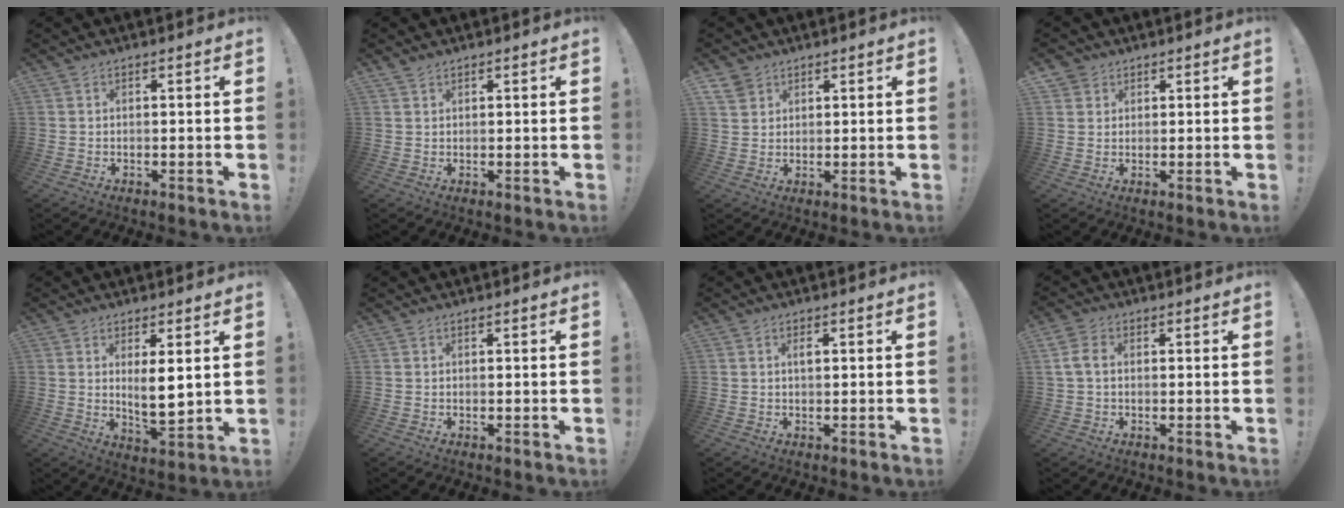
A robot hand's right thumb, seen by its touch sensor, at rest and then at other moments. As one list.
[{"total": 1.3, "force": [1.1, 0.6, 0.3], "torque": [0.002, -0.006, 0.021]}, {"total": 4.1, "force": [2.9, 2.8, 0.8], "torque": [-0.013, -0.014, 0.054]}, {"total": 2.8, "force": [1.7, 2.3, 0.1], "torque": [0.006, -0.009, 0.029]}, {"total": 7.8, "force": [2.3, 2.3, 7.0], "torque": [-0.100, -0.023, 0.038]}, {"total": 0.0}, {"total": 1.7, "force": [0.5, 0.6, 1.6], "torque": [-0.018, -0.001, 0.003]}, {"total": 5.1, "force": [0.6, 3.5, 3.7], "torque": [-0.080, 0.009, 0.013]}]